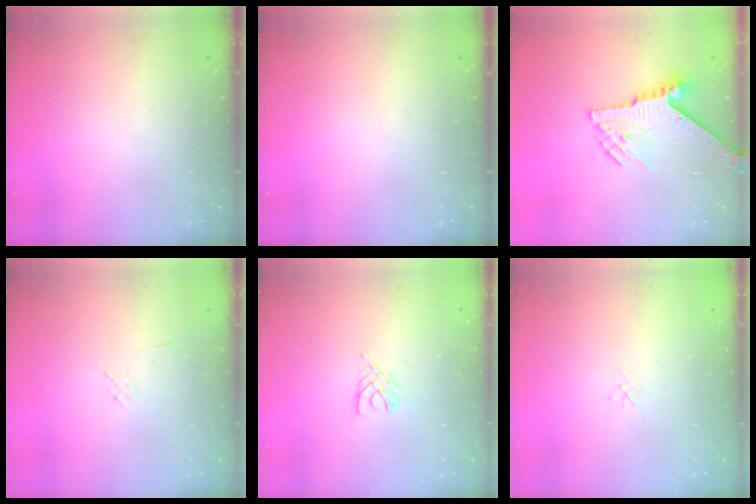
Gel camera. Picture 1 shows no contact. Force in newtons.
{"total": 0.0}
{"total": 9.6, "press": 9.5, "slide": 1.0}
{"total": 2.3, "press": 2.3, "slide": 0.4}
{"total": 3.0, "press": 3.0, "slide": 0.5}
{"total": 1.1, "press": 1.0, "slide": 0.3}